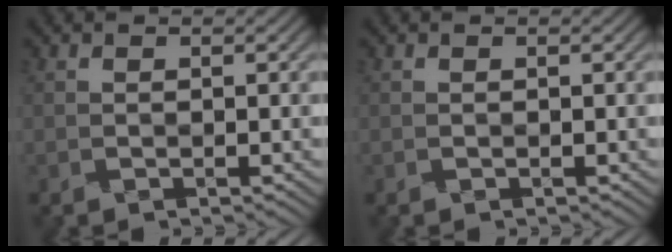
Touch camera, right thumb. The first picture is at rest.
{"total": 0.0}